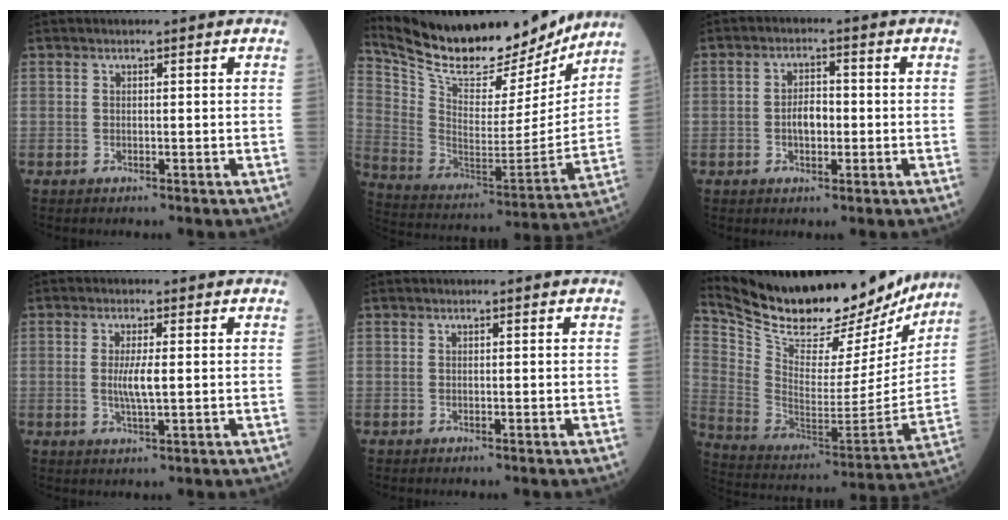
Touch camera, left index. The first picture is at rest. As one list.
[{"total": 22.0, "force": [19.8, 5.8, 7.7], "torque": [-0.144, -0.030, 0.316]}, {"total": 3.4, "force": [-0.8, 1.8, 2.8], "torque": [-0.047, 0.006, -0.015]}, {"total": 3.5, "force": [0.0, 0.4, 3.5], "torque": [-0.065, -0.006, 0.002]}, {"total": 0.0}, {"total": 25.6, "force": [22.8, 7.7, 8.9], "torque": [-0.158, -0.036, 0.341]}]